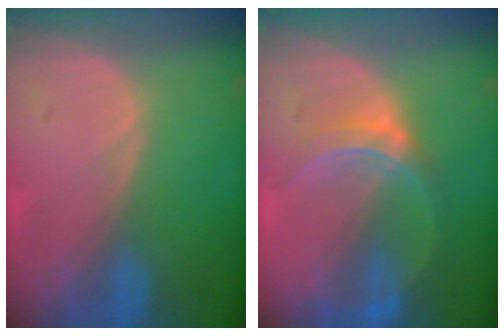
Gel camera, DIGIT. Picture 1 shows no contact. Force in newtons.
{"total": 6.2, "press": 5.6, "slide": 2.6}